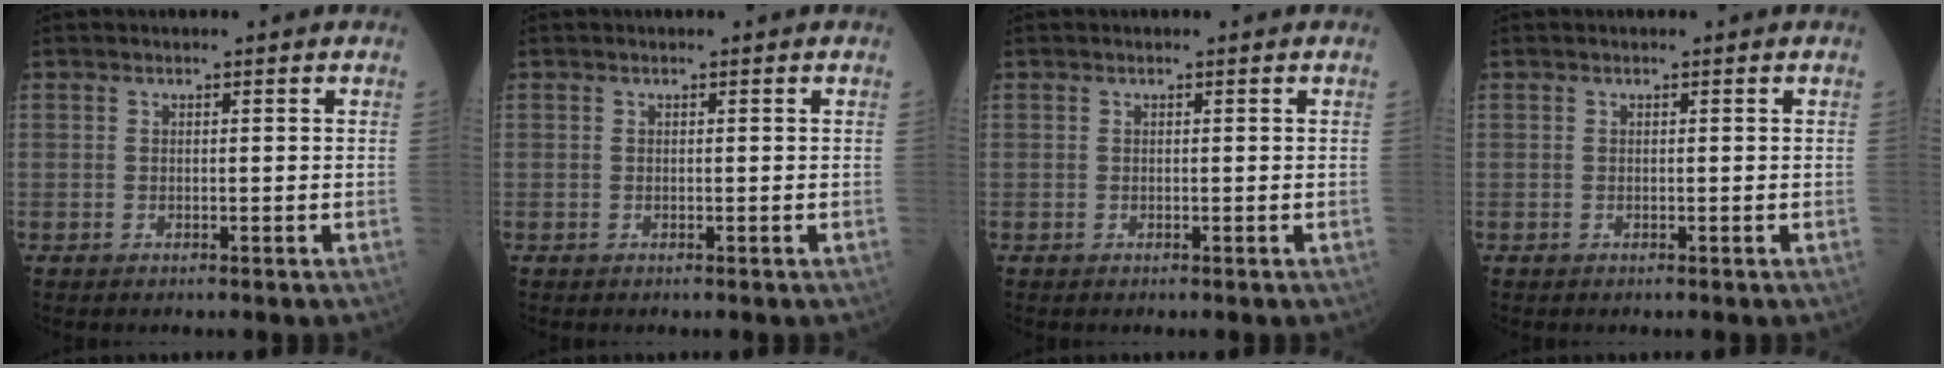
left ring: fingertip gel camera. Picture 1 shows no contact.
{"total": 0.0}
{"total": 0.0}
{"total": 0.0}